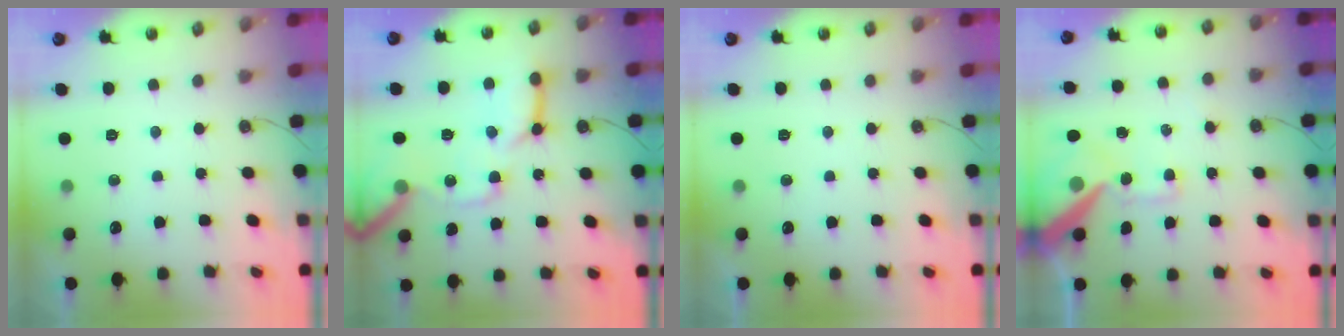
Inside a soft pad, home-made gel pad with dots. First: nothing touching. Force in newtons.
{"total": 18.3, "press": 18.2, "slide": 2.3}
{"total": 0.0}
{"total": 16.6, "press": 16.4, "slide": 2.5}